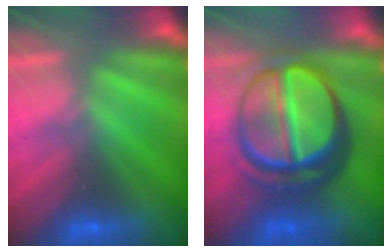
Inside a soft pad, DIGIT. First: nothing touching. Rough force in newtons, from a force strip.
{"total": 7.8}